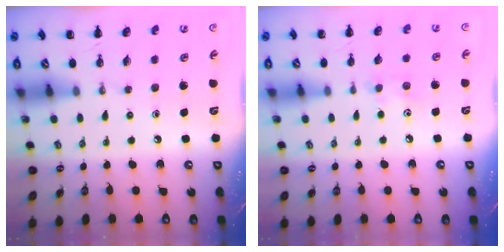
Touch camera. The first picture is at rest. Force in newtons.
{"total": 5.1, "press": 4.9, "slide": 1.3}